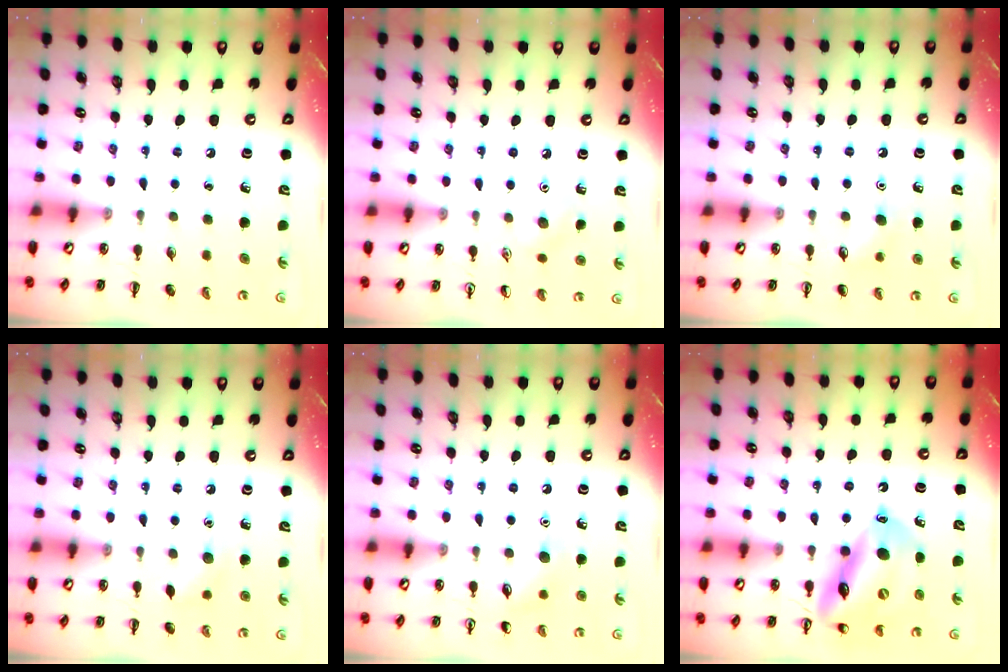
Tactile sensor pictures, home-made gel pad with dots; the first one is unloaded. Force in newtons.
{"total": 7.0, "press": 6.8, "slide": 2.0}
{"total": 6.2, "press": 6.1, "slide": 1.4}
{"total": 6.2, "press": 5.9, "slide": 1.7}
{"total": 8.0, "press": 7.8, "slide": 1.9}
{"total": 16.5, "press": 16.2, "slide": 2.7}